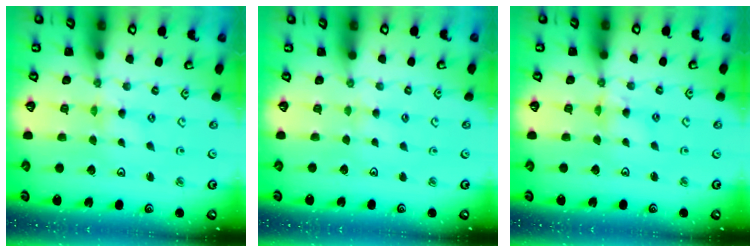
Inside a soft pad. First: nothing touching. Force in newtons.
{"total": 2.6, "press": 2.5, "slide": 0.5}
{"total": 3.5, "press": 3.5, "slide": 0.4}